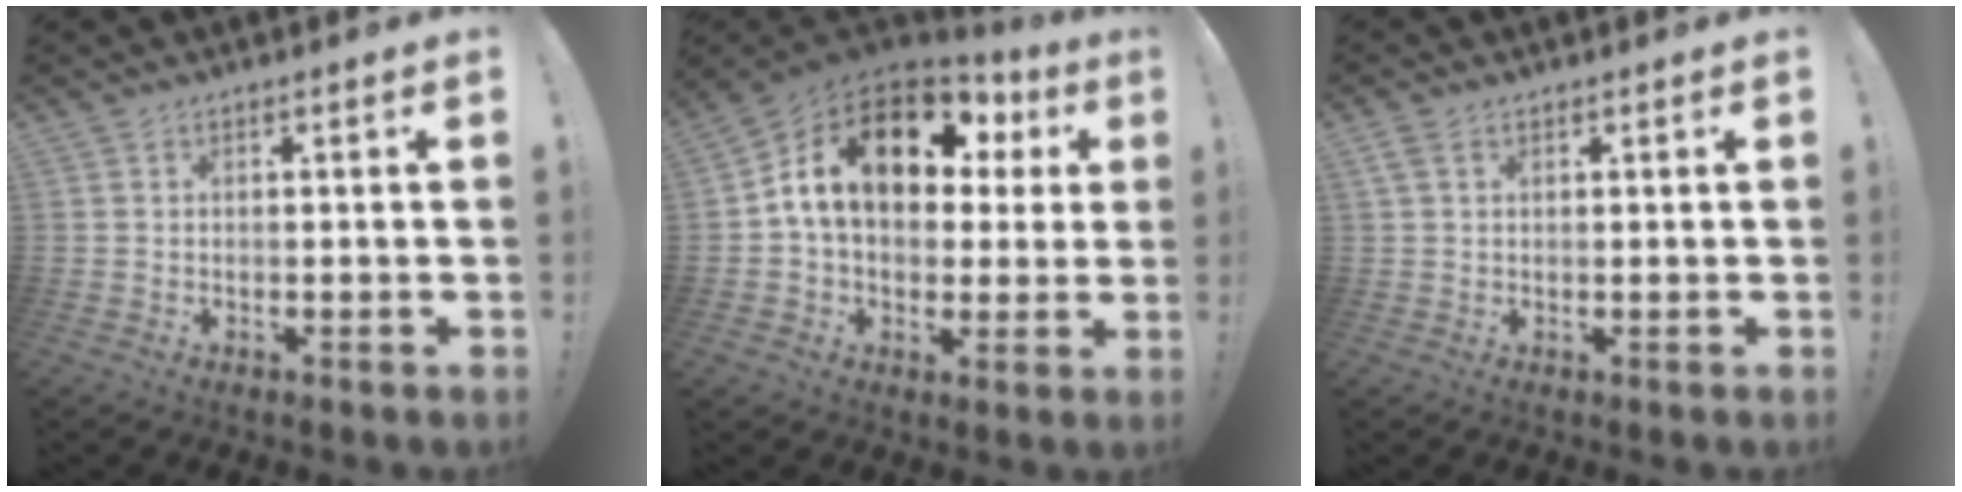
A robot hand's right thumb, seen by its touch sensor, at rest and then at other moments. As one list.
[{"total": 18.2, "force": [6.6, 11.2, 12.6], "torque": [-0.198, -0.018, 0.118]}, {"total": 2.8, "force": [1.4, 1.7, 1.7], "torque": [-0.027, 0.003, 0.026]}]